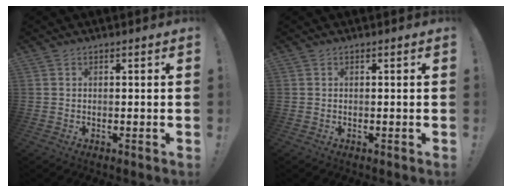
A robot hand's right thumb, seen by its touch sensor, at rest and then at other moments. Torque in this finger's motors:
{"motor_torque": [0.00, 0.00, 0.00, 0.00, 0.01]}